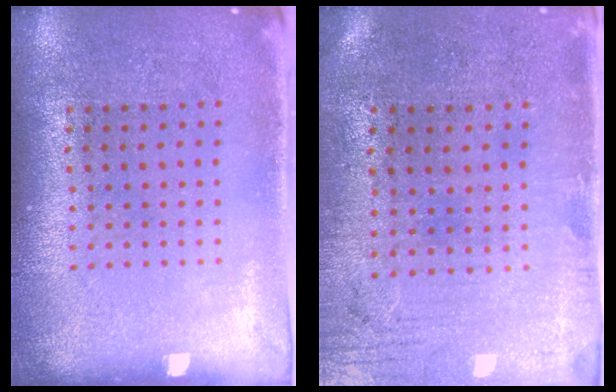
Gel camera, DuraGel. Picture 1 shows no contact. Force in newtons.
{"total": 0.5, "press": 0.2, "slide": 0.5}